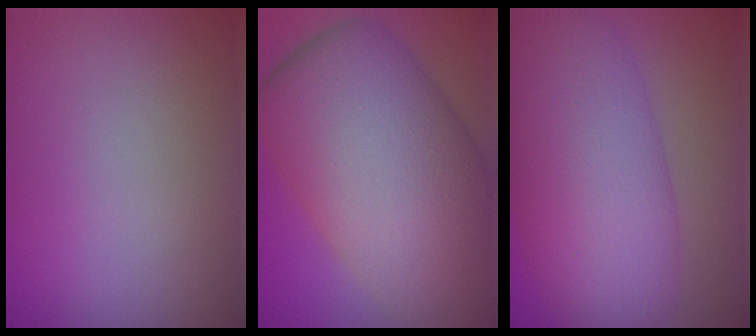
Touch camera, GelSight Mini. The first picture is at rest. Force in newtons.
{"total": 16.5, "press": 16.4, "slide": 0.7}
{"total": 10.0, "press": 10.0, "slide": 0.2}